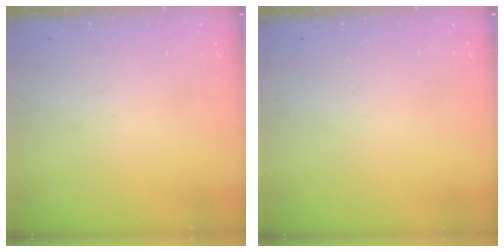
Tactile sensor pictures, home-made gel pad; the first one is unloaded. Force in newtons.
{"total": 0.0}